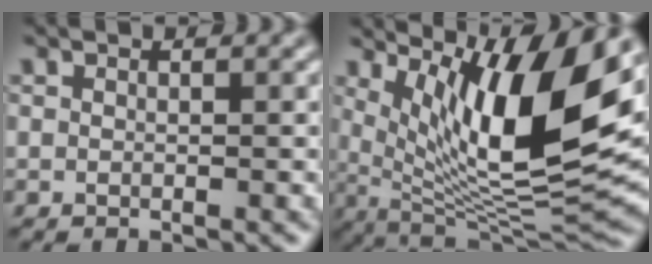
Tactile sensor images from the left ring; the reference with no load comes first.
{"total": 12.2, "force": [4.6, 3.4, 10.8], "torque": [-0.169, -0.011, 0.091]}